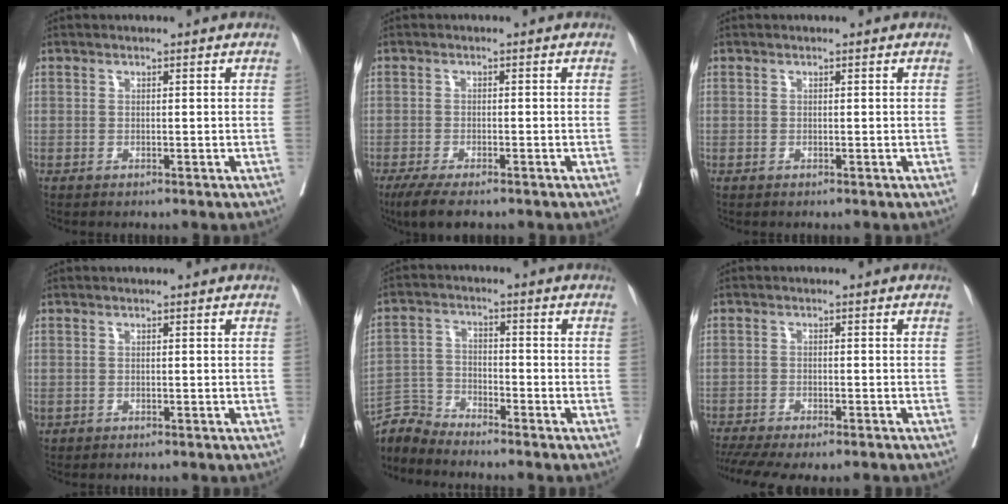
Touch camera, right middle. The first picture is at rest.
{"total": 5.7, "force": [-4.3, 1.1, 3.6], "torque": [-0.057, -0.014, -0.071]}
{"total": 0.0}
{"total": 0.0}
{"total": 5.1, "force": [-5.0, -0.4, -1.0], "torque": [0.012, -0.002, -0.101]}
{"total": 11.3, "force": [-9.4, 2.4, 5.8], "torque": [-0.101, -0.012, -0.134]}